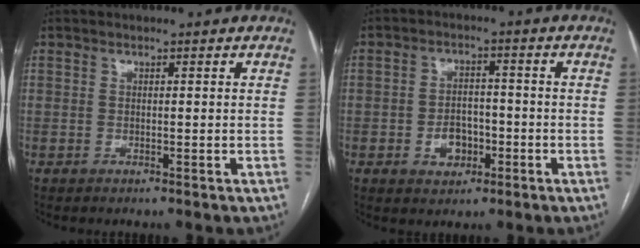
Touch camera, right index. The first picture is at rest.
{"total": 5.0, "force": [-1.8, 3.5, 3.1], "torque": [-0.051, 0.008, -0.025]}